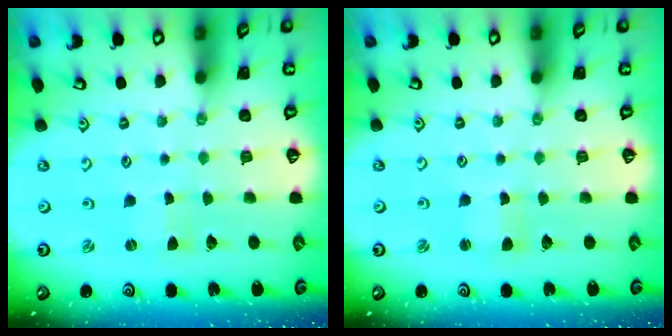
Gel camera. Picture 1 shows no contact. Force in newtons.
{"total": 1.5, "press": 1.5, "slide": 0.3}